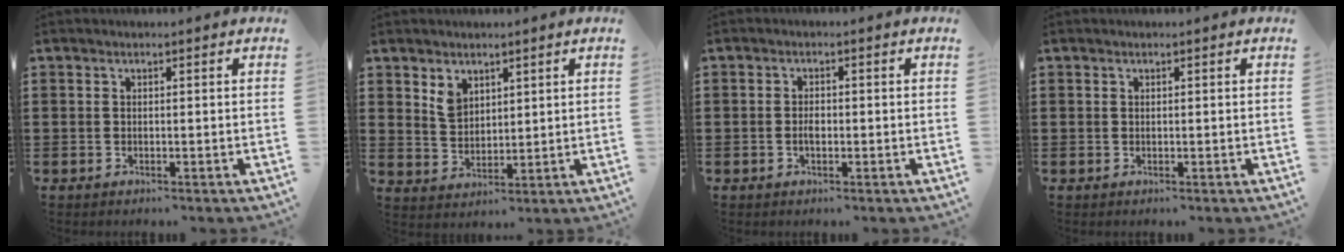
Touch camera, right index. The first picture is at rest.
{"total": 3.8, "force": [2.5, 2.5, 1.3], "torque": [-0.035, 0.008, 0.049]}
{"total": 1.7, "force": [-0.3, 0.8, 1.5], "torque": [-0.027, 0.001, -0.006]}
{"total": 0.0}